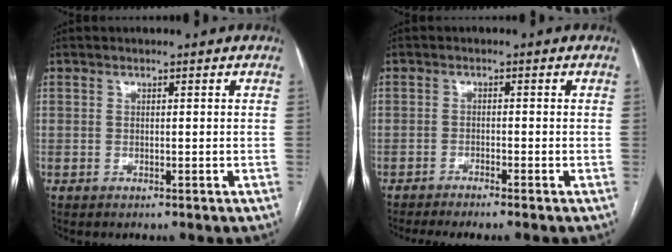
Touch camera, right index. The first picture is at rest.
{"total": 4.6, "force": [-3.9, -0.5, 2.4], "torque": [-0.030, -0.005, -0.064]}